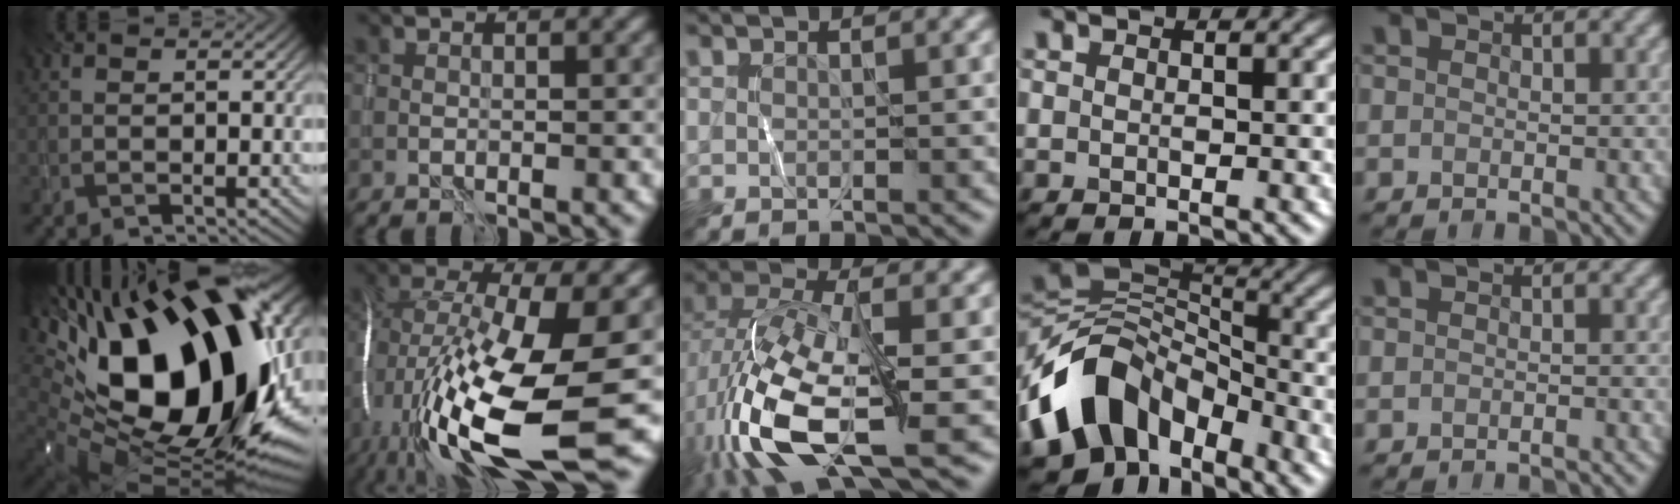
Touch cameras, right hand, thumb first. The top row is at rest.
{"thumb": {"total": 22.1, "force": [4.4, 13.0, 17.3], "torque": [-0.348, -0.016, 0.090]}, "index": {"total": 18.0, "force": [-4.2, 6.1, 16.4], "torque": [-0.334, -0.017, -0.071]}, "middle": {"total": 12.4, "force": [-3.9, 5.0, 10.6], "torque": [-0.228, -0.007, -0.081]}, "ring": {"total": 11.2, "force": [-5.5, 7.6, 6.2], "torque": [-0.112, 0.011, -0.117]}, "little": {"total": 1.8, "force": [-1.8, 0.0, 0.3], "torque": [0.001, 0.000, -0.022]}}